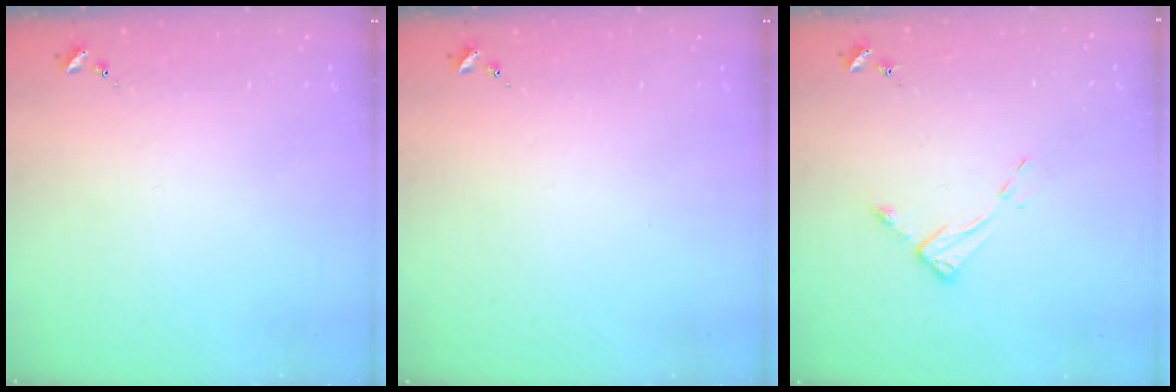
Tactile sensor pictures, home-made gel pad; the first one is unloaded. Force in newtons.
{"total": 0.0}
{"total": 6.5, "press": 6.5, "slide": 0.5}